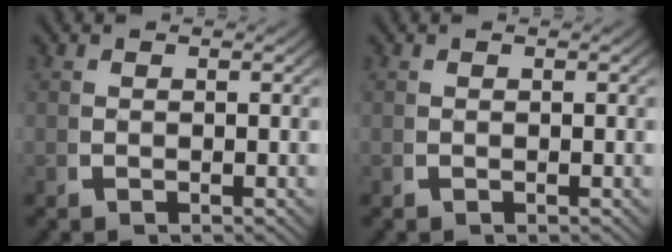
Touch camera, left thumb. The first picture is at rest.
{"total": 0.0}